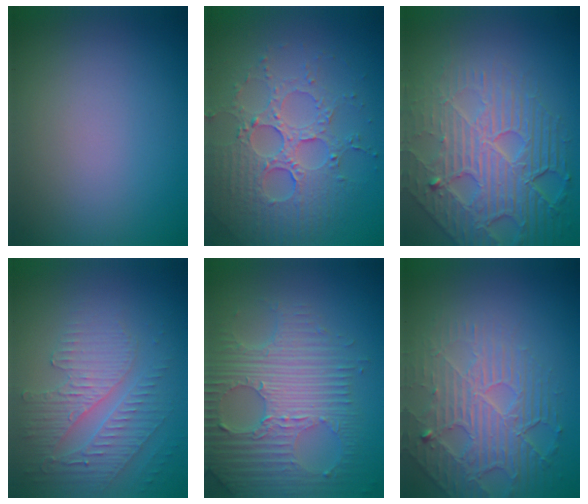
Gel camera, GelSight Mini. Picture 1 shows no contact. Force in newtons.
{"total": 5.1, "press": 4.5, "slide": 2.3}
{"total": 8.0, "press": 5.9, "slide": 5.4}
{"total": 4.0, "press": 3.4, "slide": 2.0}
{"total": 8.0, "press": 5.6, "slide": 5.8}
{"total": 4.4, "press": 4.0, "slide": 1.7}